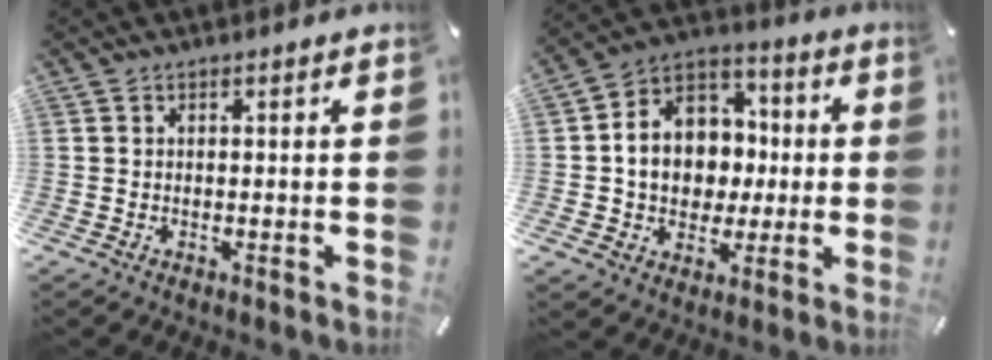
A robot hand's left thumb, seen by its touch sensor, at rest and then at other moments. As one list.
[{"total": 13.4, "force": [-1.1, 11.9, 6.1], "torque": [-0.118, 0.006, -0.015]}]